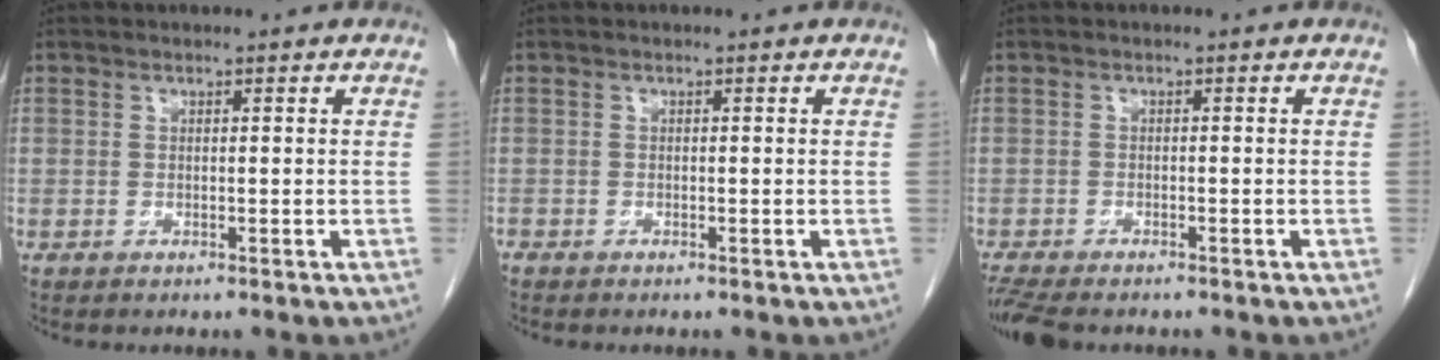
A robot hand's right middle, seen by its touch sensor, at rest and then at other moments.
{"total": 0.5, "force": [-0.5, 0.3, 0.0], "torque": [-0.006, 0.000, -0.011]}
{"total": 6.7, "force": [-5.6, 1.9, 3.2], "torque": [-0.058, -0.012, -0.092]}